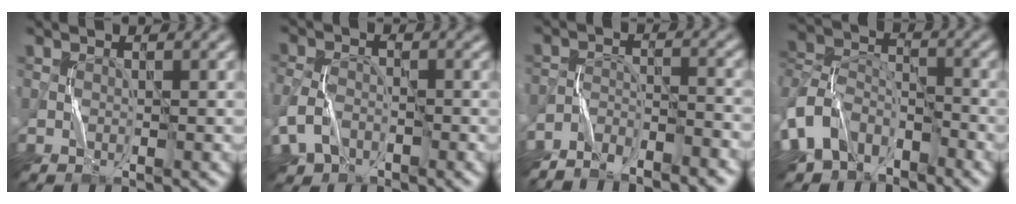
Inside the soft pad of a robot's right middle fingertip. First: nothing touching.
{"total": 4.0, "force": [-1.9, 2.9, 2.1], "torque": [-0.049, -0.005, -0.043]}
{"total": 4.5, "force": [-4.2, 1.0, 1.1], "torque": [-0.022, 0.000, -0.084]}
{"total": 7.7, "force": [-4.5, 5.5, 2.9], "torque": [-0.052, 0.008, -0.102]}